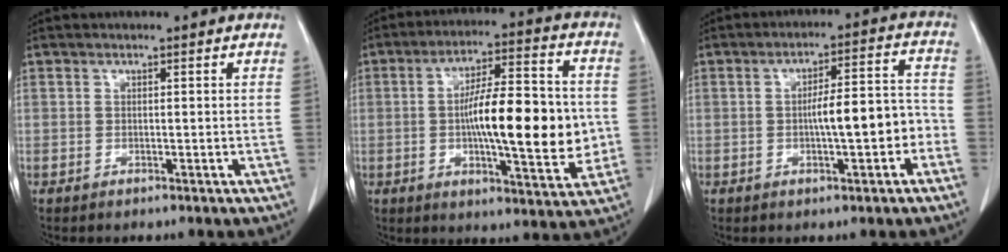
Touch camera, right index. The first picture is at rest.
{"total": 17.3, "force": [-1.2, 3.8, 16.8], "torque": [-0.267, 0.011, -0.017]}
{"total": 8.2, "force": [-2.0, 1.9, 7.7], "torque": [-0.122, 0.028, -0.026]}